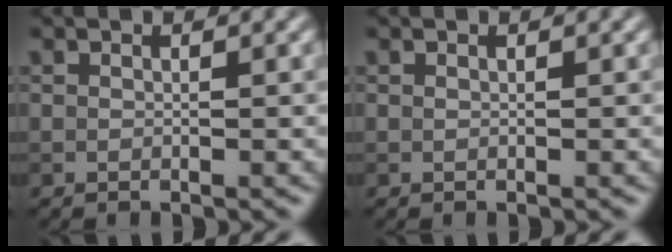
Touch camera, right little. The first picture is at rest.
{"total": 0.0}